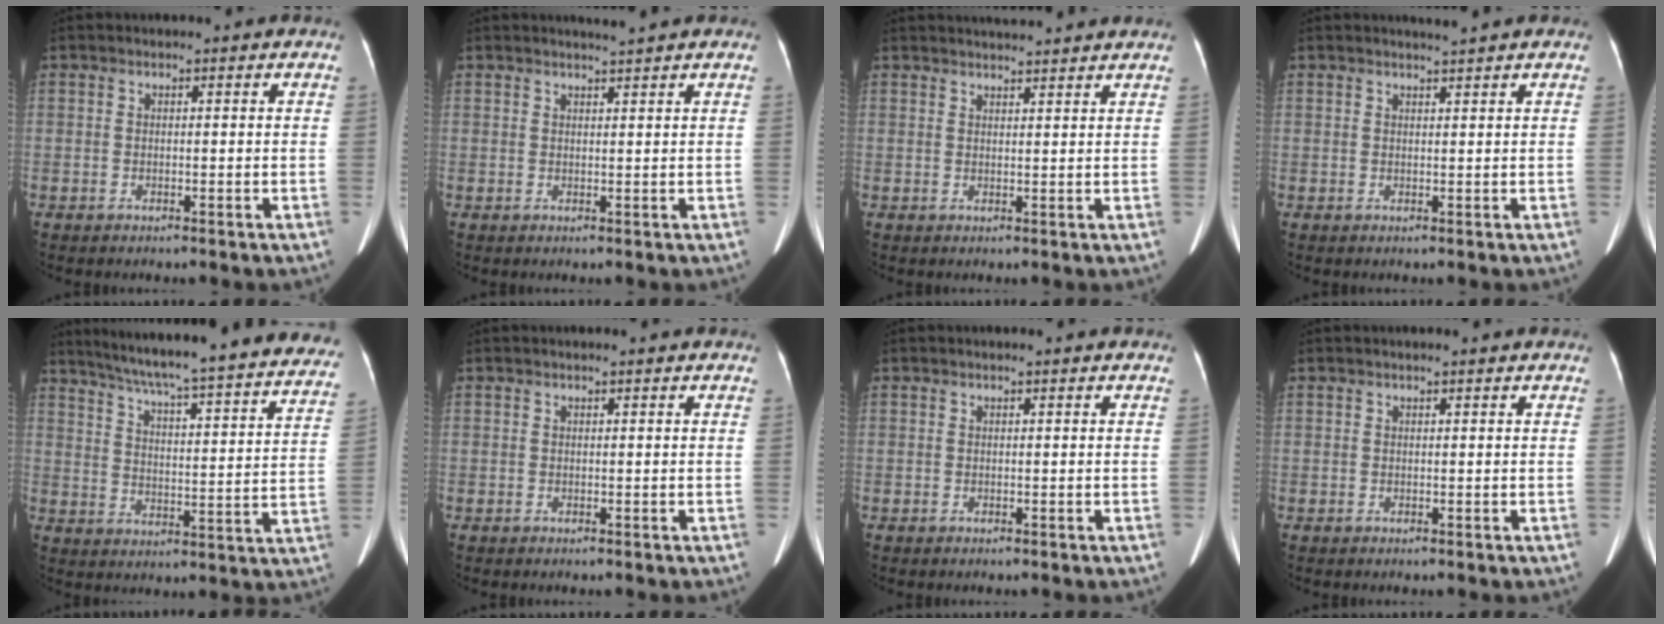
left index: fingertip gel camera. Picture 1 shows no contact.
{"total": 2.0, "force": [1.8, -0.5, 0.7], "torque": [-0.010, 0.003, 0.029]}
{"total": 6.2, "force": [5.9, -0.3, 1.8], "torque": [-0.028, 0.025, 0.074]}
{"total": 1.7, "force": [1.5, -0.4, 0.5], "torque": [-0.008, 0.002, 0.027]}
{"total": 32.9, "force": [29.5, 2.6, 14.4], "torque": [-0.218, -0.074, 0.362]}
{"total": 1.0, "force": [0.9, 0.0, 0.4], "torque": [-0.009, 0.016, 0.013]}
{"total": 0.6, "force": [0.6, 0.0, 0.2], "torque": [-0.004, 0.014, 0.008]}
{"total": 1.9, "force": [1.7, 0.0, 0.8], "torque": [-0.011, 0.020, 0.021]}